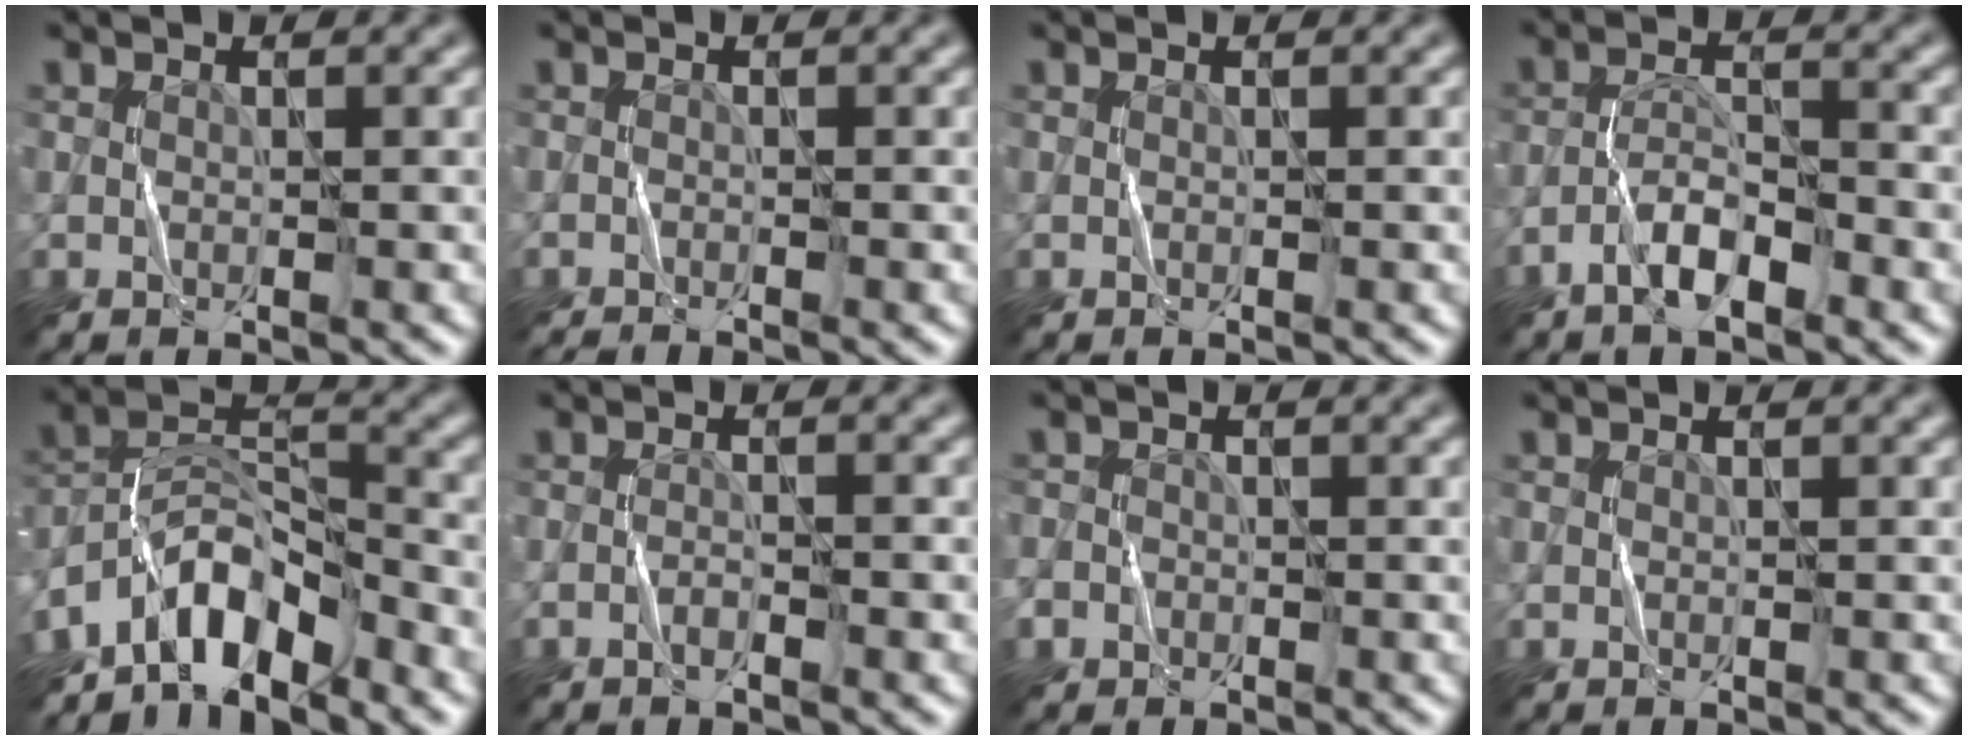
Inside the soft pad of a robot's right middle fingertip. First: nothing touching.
{"total": 1.6, "force": [-1.5, 0.0, 0.5], "torque": [-0.012, -0.004, -0.029]}
{"total": 0.0}
{"total": 3.5, "force": [-2.3, 1.0, 2.5], "torque": [-0.046, 0.010, -0.048]}
{"total": 7.1, "force": [-5.4, 2.8, 3.7], "torque": [-0.051, 0.007, -0.108]}
{"total": 1.2, "force": [-0.7, 0.2, 0.9], "torque": [-0.015, 0.004, -0.016]}
{"total": 1.8, "force": [-1.0, 1.5, 0.4], "torque": [-0.001, 0.001, -0.017]}
{"total": 0.0}